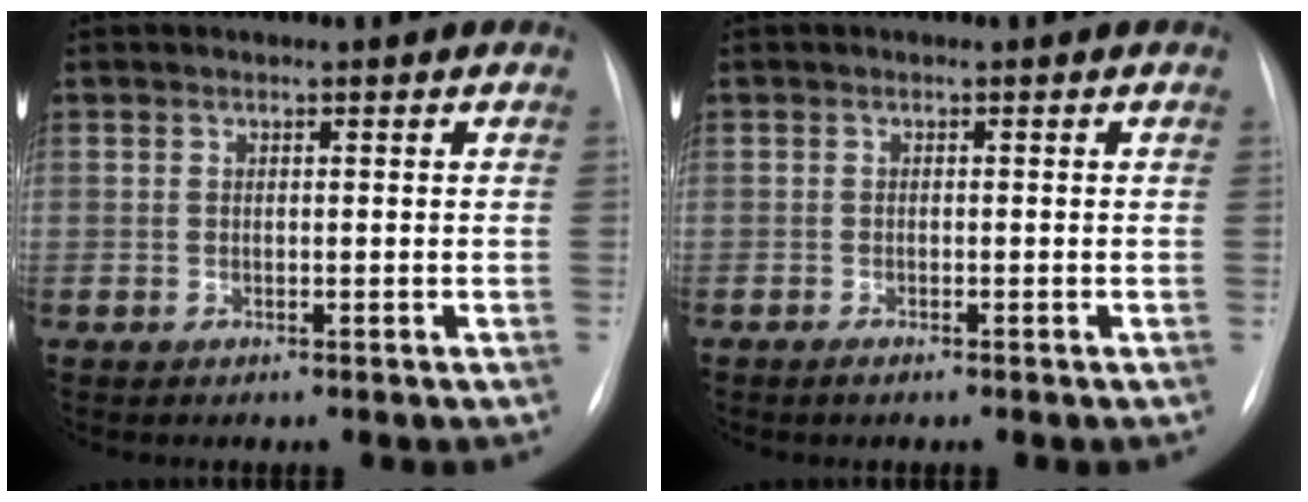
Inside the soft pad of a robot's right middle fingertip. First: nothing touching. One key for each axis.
{"total": 0.7, "fx": -0.6, "fy": 0.2, "fz": 0.4, "tx": -0.010, "ty": -0.002, "tz": -0.008}